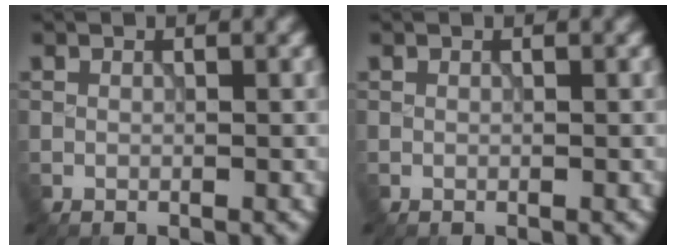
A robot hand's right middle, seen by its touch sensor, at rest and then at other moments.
{"total": 0.0}